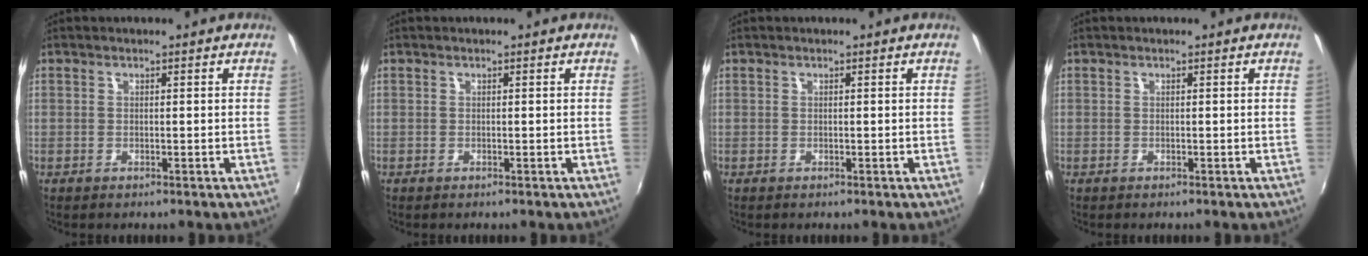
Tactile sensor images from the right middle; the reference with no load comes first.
{"total": 0.0}
{"total": 0.0}
{"total": 0.0}